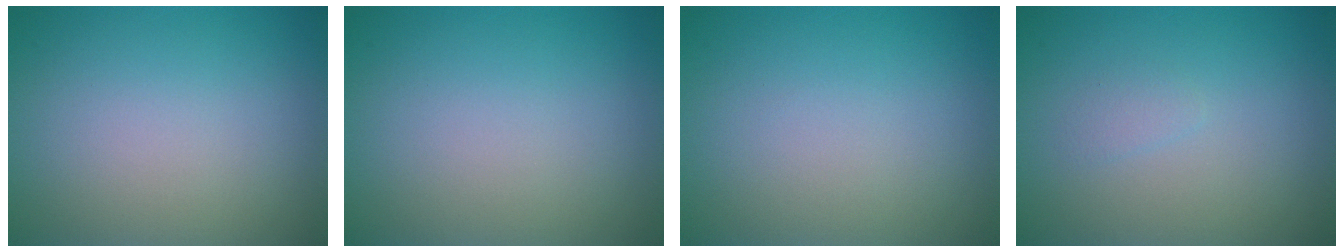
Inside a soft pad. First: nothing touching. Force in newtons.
{"total": 0.0}
{"total": 0.0}
{"total": 0.7, "press": 0.7, "slide": 0.0}